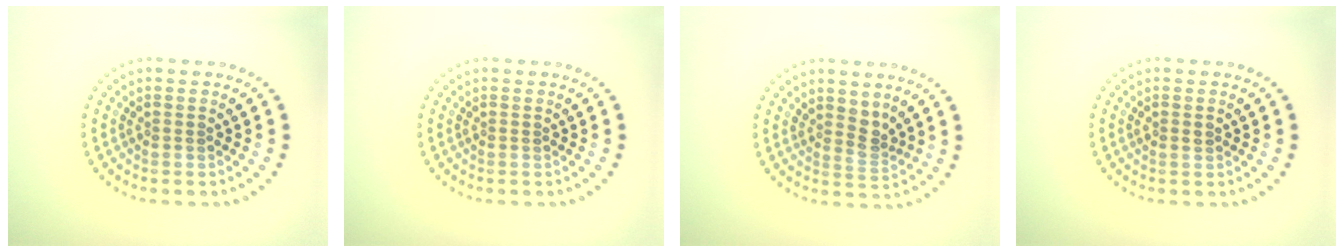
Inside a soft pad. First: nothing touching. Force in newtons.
{"total": 0.0}
{"total": 1.9, "press": 1.4, "slide": 1.2}
{"total": 0.9, "press": 0.9, "slide": 0.1}